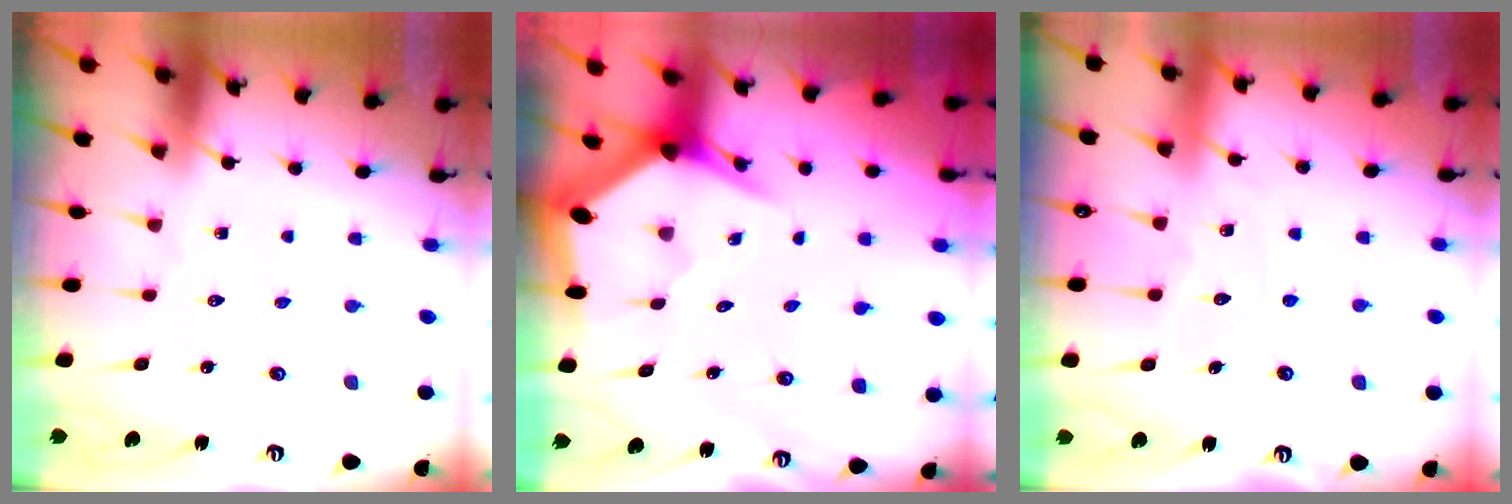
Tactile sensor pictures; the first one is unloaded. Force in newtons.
{"total": 3.8, "press": 3.8, "slide": 0.1}
{"total": 7.3, "press": 7.3, "slide": 0.8}